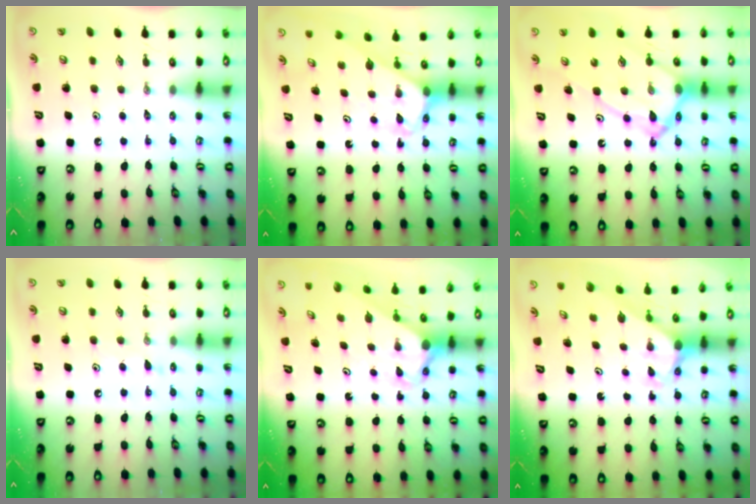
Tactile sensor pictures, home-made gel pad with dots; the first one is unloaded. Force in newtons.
{"total": 3.1, "press": 3.1, "slide": 0.2}
{"total": 15.6, "press": 15.6, "slide": 1.5}
{"total": 5.8, "press": 5.8, "slide": 0.5}
{"total": 3.1, "press": 3.1, "slide": 0.3}
{"total": 2.3, "press": 2.3, "slide": 0.1}